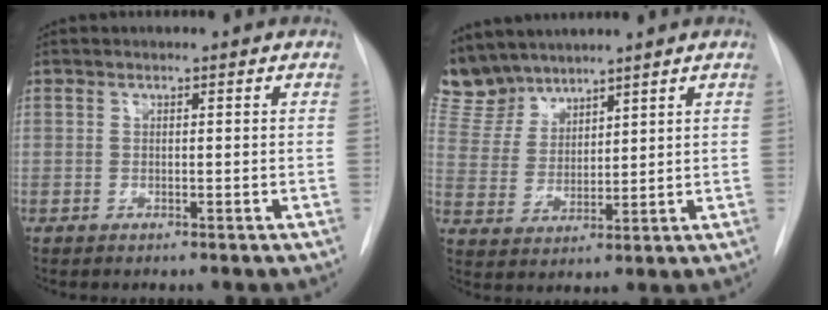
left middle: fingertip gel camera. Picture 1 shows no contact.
{"total": 8.4, "force": [7.9, 2.7, 0.8], "torque": [-0.026, 0.007, 0.175]}